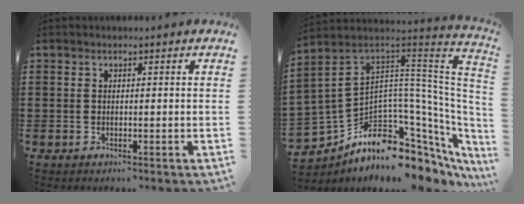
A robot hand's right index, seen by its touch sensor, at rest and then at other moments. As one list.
[{"total": 10.4, "force": [-7.4, 4.5, 5.8], "torque": [-0.138, -0.024, -0.144]}]